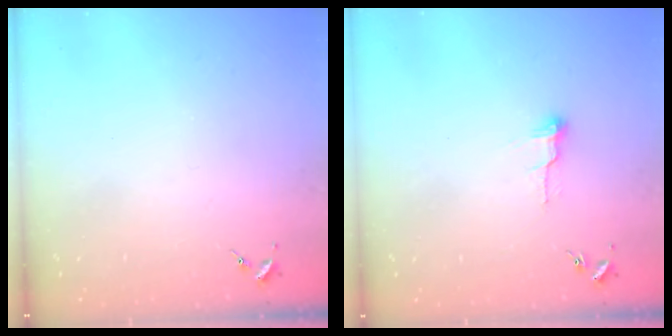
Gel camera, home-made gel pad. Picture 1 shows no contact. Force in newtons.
{"total": 6.3, "press": 6.3, "slide": 0.5}